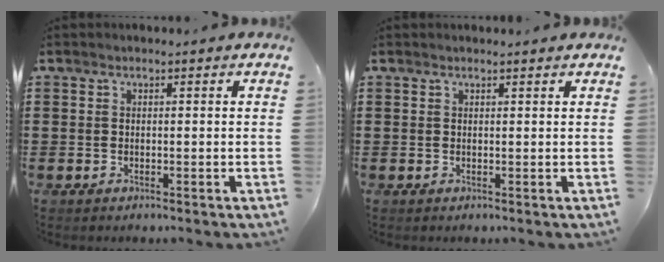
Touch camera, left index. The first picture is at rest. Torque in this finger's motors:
{"motor_torque": [0.68, -1.28, -0.04, -0.02]}